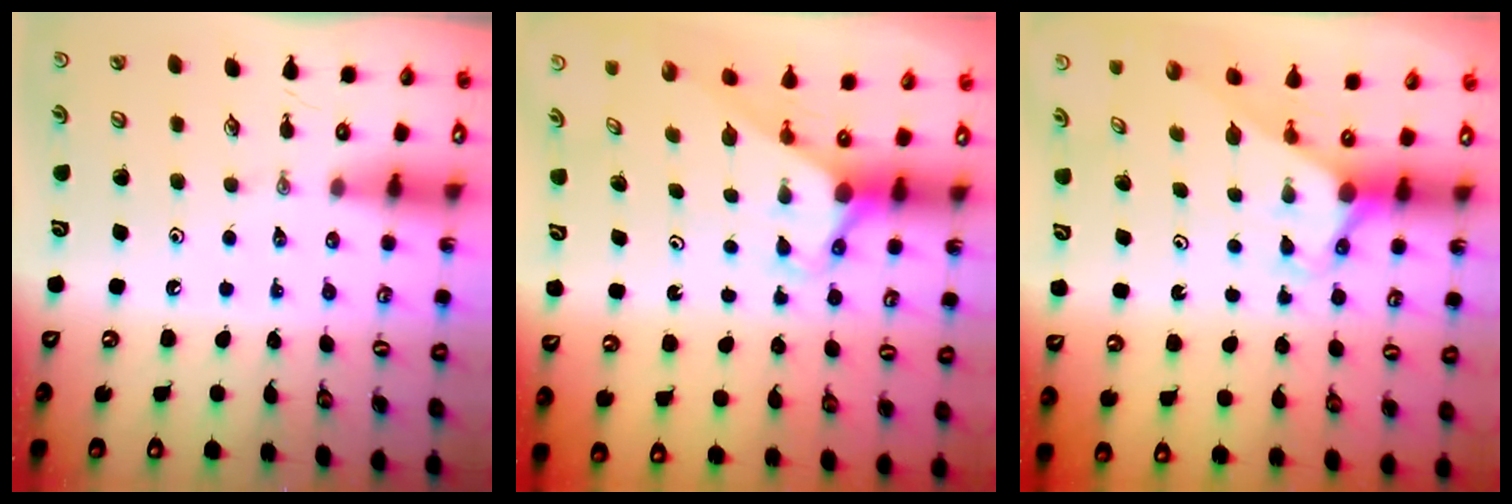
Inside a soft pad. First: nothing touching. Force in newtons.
{"total": 2.7, "press": 2.7, "slide": 0.0}
{"total": 2.9, "press": 2.9, "slide": 0.0}